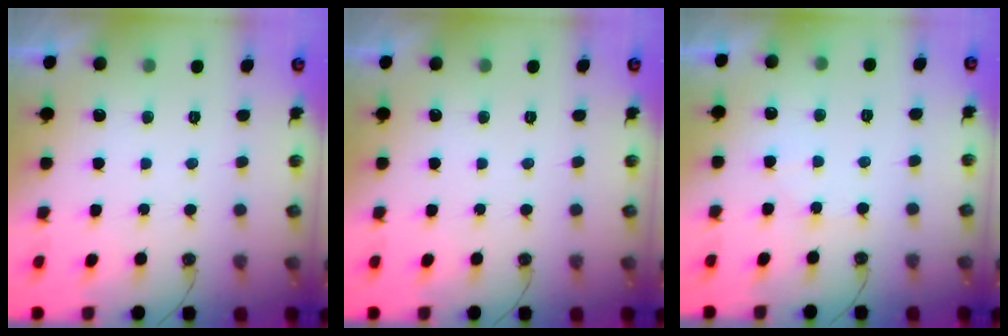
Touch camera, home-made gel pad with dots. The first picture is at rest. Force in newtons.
{"total": 0.0}
{"total": 3.0, "press": 3.0, "slide": 0.6}